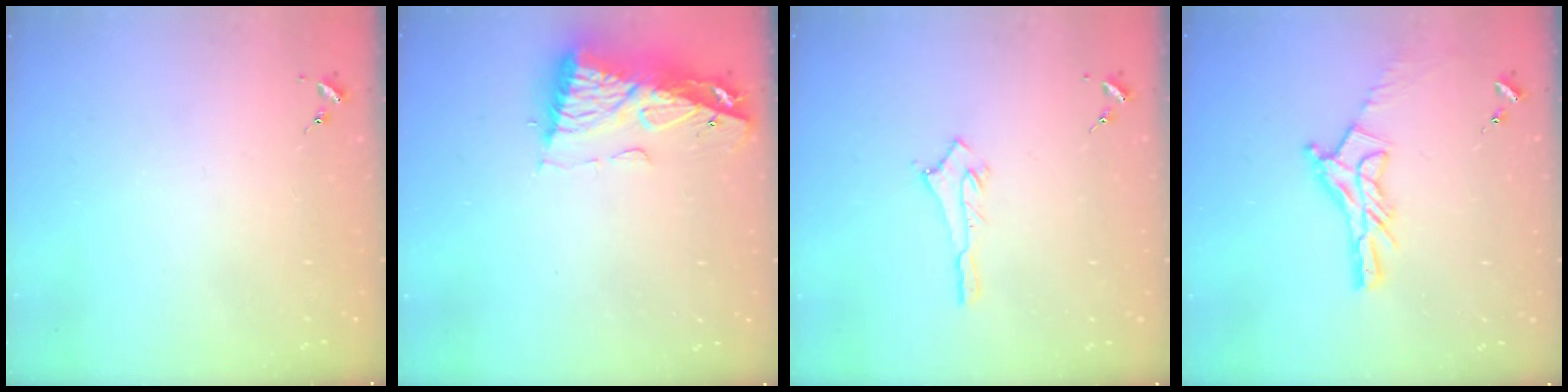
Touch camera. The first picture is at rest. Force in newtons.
{"total": 10.1, "press": 10.0, "slide": 1.1}
{"total": 3.7, "press": 3.7, "slide": 0.1}
{"total": 12.7, "press": 12.7, "slide": 0.7}